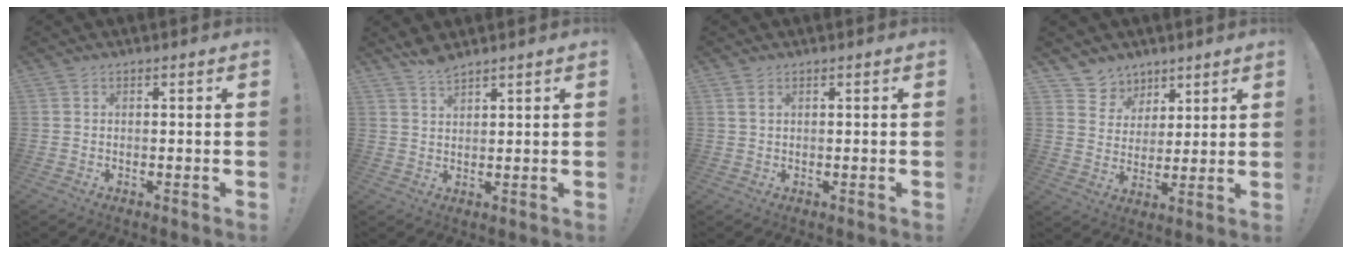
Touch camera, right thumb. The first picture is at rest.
{"total": 3.8, "force": [3.4, 0.8, 1.3], "torque": [-0.021, -0.023, 0.061]}
{"total": 1.6, "force": [0.8, 0.6, 1.2], "torque": [-0.016, -0.002, 0.014]}
{"total": 7.4, "force": [5.1, 5.4, 0.3], "torque": [-0.010, -0.049, 0.103]}